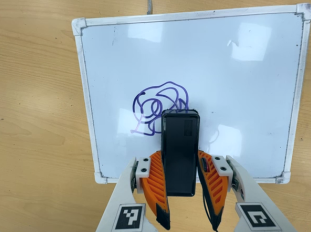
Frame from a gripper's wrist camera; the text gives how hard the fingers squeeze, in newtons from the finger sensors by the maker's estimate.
{"total": 5.2, "left": 3.5, "right": 6.9}